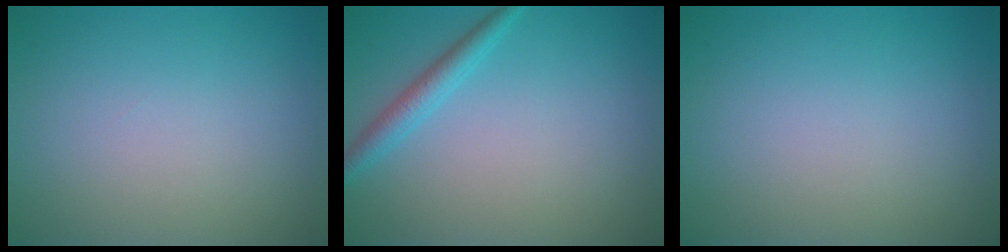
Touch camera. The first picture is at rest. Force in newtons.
{"total": 2.1, "press": 2.1, "slide": 0.1}
{"total": 0.0}